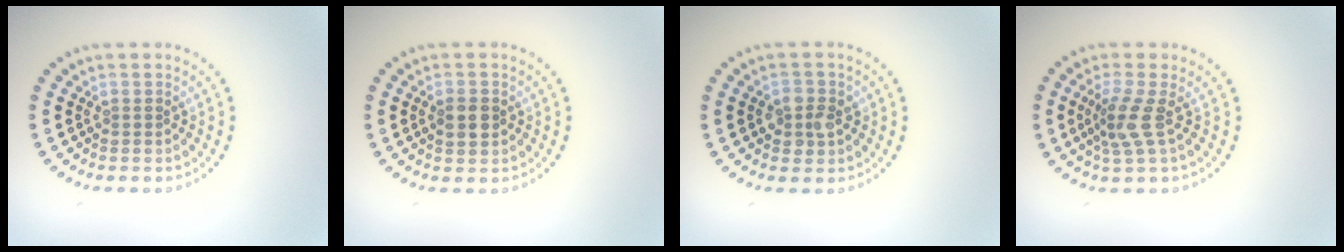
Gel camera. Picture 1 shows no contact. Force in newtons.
{"total": 2.5, "press": 2.5, "slide": 0.1}
{"total": 2.3, "press": 2.3, "slide": 0.5}
{"total": 2.8, "press": 2.1, "slide": 1.8}